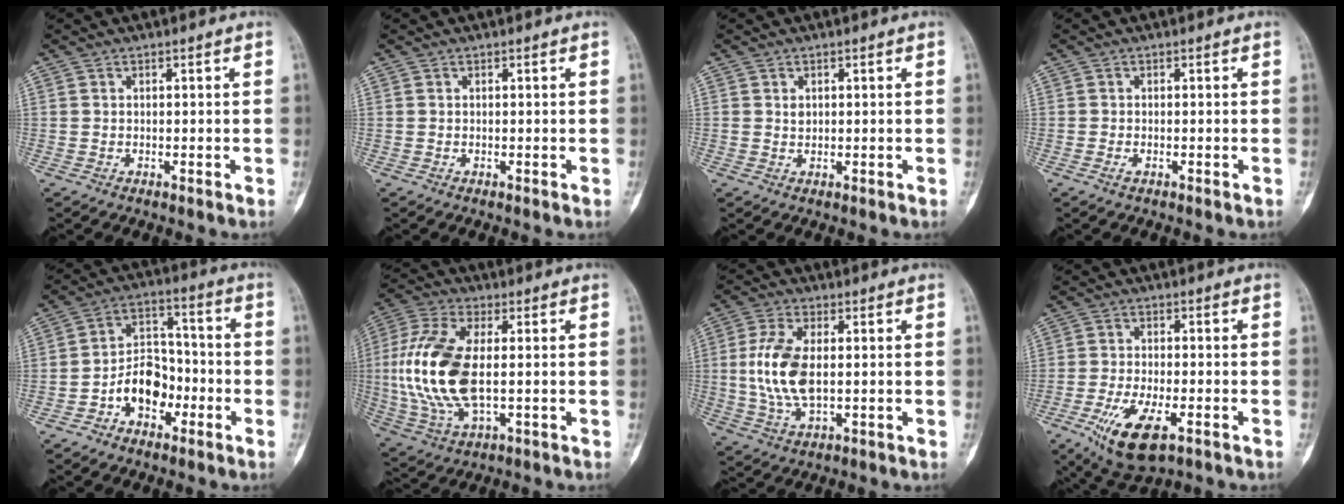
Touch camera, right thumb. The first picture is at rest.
{"total": 0.0}
{"total": 1.1, "force": [0.4, 0.9, 0.6], "torque": [0.001, 0.001, 0.007]}
{"total": 0.7, "force": [-0.4, 0.4, 0.3], "torque": [-0.012, 0.001, -0.007]}
{"total": 10.4, "force": [-4.0, 7.2, 6.3], "torque": [-0.077, 0.051, -0.075]}
{"total": 17.2, "force": [0.0, 8.3, 15.1], "torque": [-0.335, -0.001, 0.002]}
{"total": 10.9, "force": [0.4, 5.6, 9.3], "torque": [-0.198, 0.000, 0.009]}
{"total": 11.2, "force": [-5.1, 4.6, 8.8], "torque": [-0.170, 0.001, -0.080]}